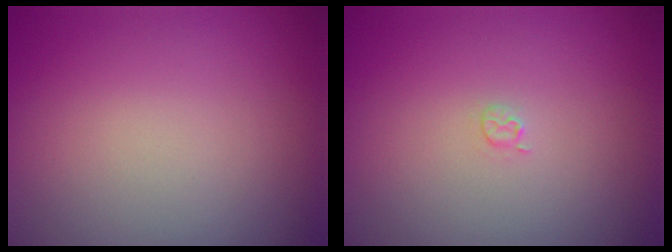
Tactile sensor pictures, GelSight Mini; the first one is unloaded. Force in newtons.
{"total": 0.7, "press": 0.7, "slide": 0.1}